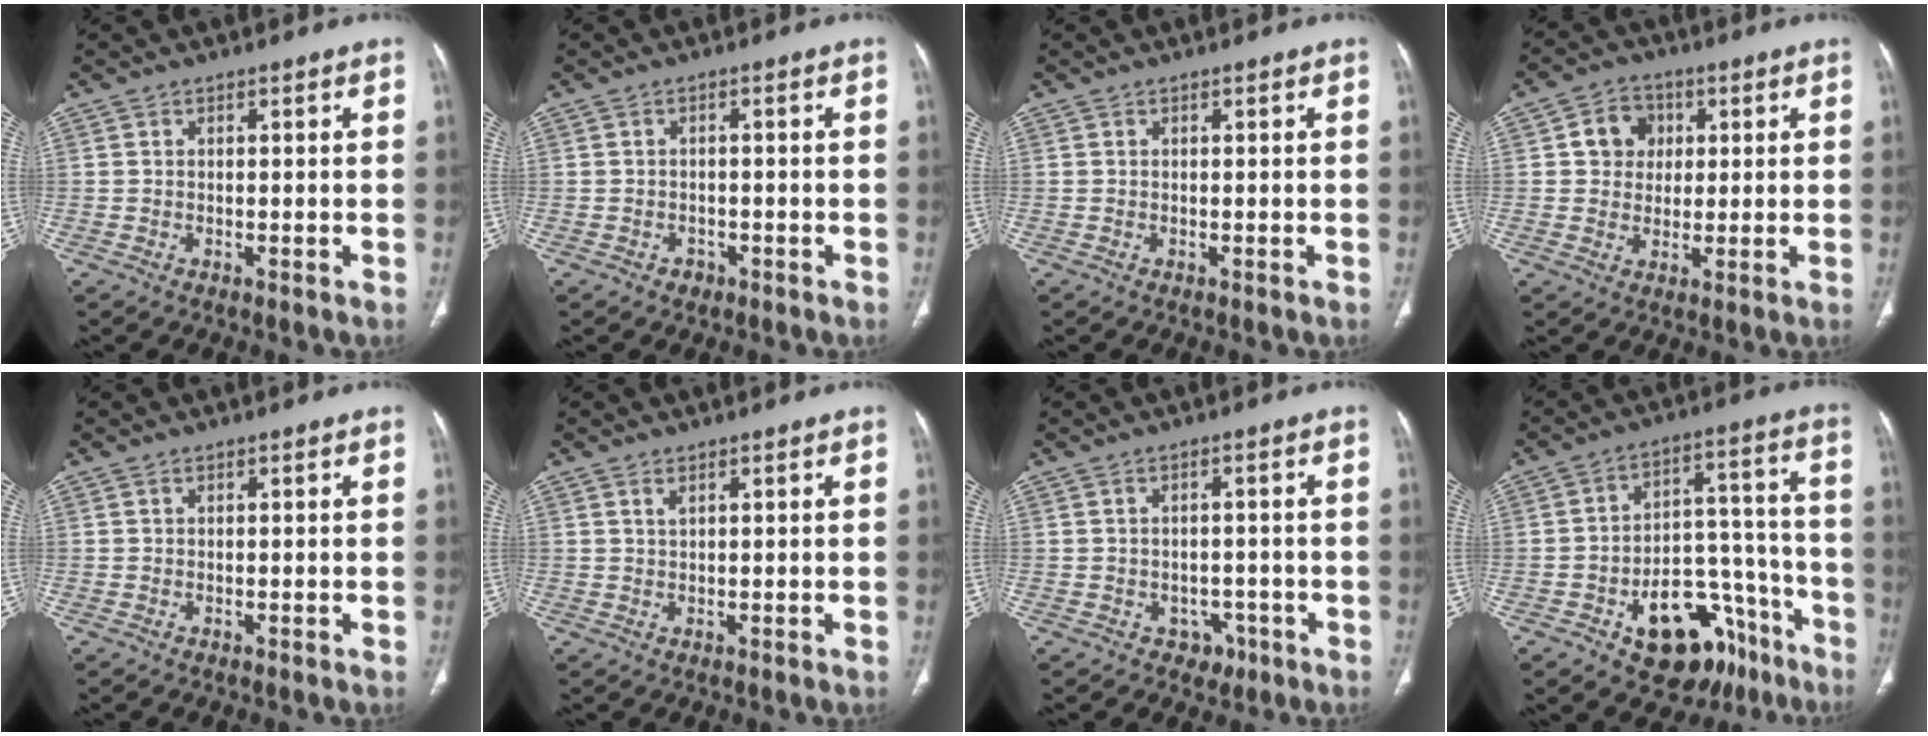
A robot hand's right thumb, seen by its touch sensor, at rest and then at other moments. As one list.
[{"total": 1.8, "force": [-1.0, 1.4, 0.5], "torque": [-0.006, 0.008, -0.012]}, {"total": 0.0}, {"total": 6.8, "force": [1.5, 6.0, 2.9], "torque": [-0.012, 0.001, 0.021]}, {"total": 0.0}, {"total": 1.3, "force": [0.8, 0.5, 0.8], "torque": [-0.017, 0.000, 0.018]}, {"total": 3.5, "force": [-1.6, 2.8, 1.3], "torque": [0.002, 0.012, -0.016]}, {"total": 18.8, "force": [-10.6, 11.0, 10.9], "torque": [-0.096, 0.096, -0.146]}]